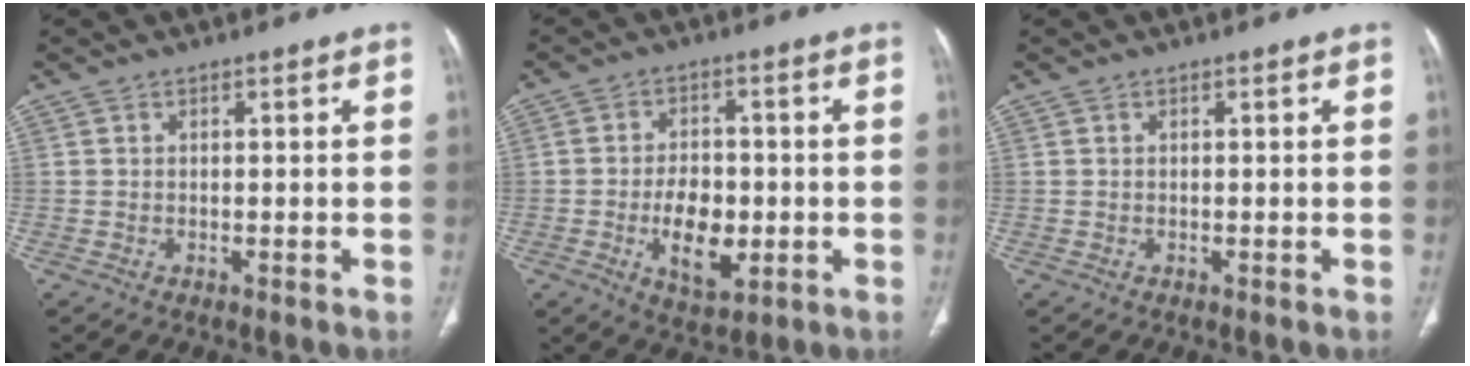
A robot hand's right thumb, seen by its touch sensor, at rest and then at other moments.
{"total": 9.7, "force": [-2.2, 5.8, 7.5], "torque": [-0.103, 0.004, -0.029]}
{"total": 0.0}